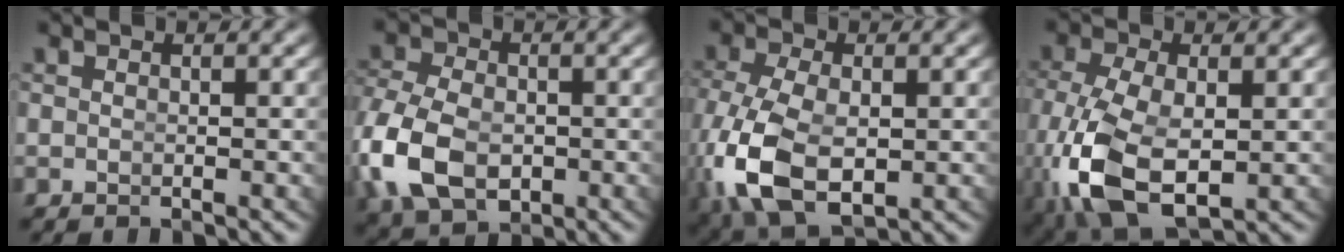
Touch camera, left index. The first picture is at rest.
{"total": 7.3, "force": [-1.7, 5.4, 4.6], "torque": [-0.129, -0.042, -0.005]}
{"total": 9.9, "force": [-2.7, 7.1, 6.4], "torque": [-0.184, -0.067, -0.009]}
{"total": 9.8, "force": [-2.8, 6.3, 6.9], "torque": [-0.176, -0.060, -0.012]}